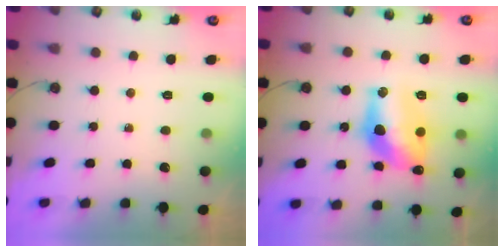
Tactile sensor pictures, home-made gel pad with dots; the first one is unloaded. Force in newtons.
{"total": 16.2, "press": 15.5, "slide": 4.7}